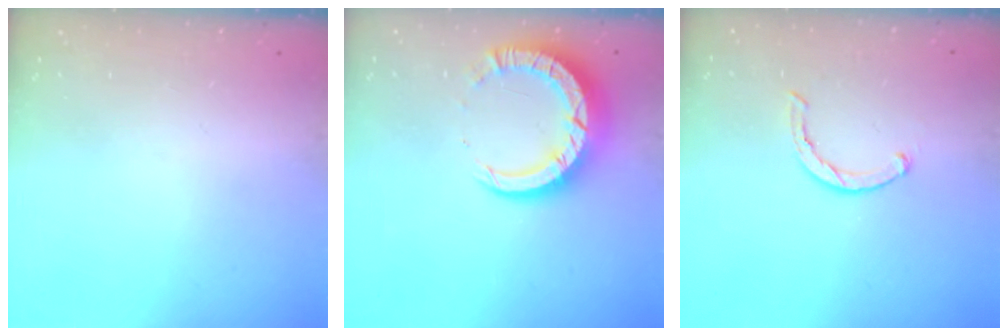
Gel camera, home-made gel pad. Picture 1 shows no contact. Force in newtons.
{"total": 9.6, "press": 9.5, "slide": 1.1}
{"total": 2.3, "press": 2.2, "slide": 0.5}